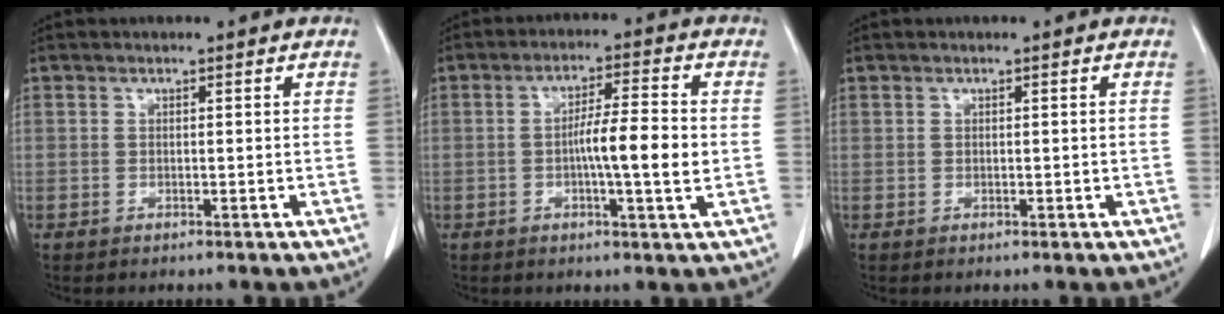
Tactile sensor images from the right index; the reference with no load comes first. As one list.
[{"total": 7.8, "force": [-0.8, 0.3, 7.8], "torque": [-0.129, 0.002, -0.017]}, {"total": 0.0}]